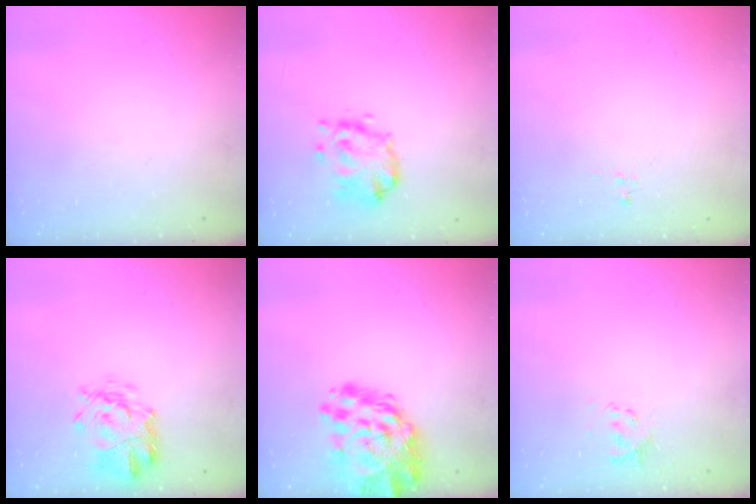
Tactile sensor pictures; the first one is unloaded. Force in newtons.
{"total": 6.0, "press": 6.0, "slide": 0.4}
{"total": 0.0}
{"total": 3.7, "press": 3.5, "slide": 1.0}
{"total": 13.5, "press": 12.6, "slide": 4.7}
{"total": 2.3, "press": 2.2, "slide": 0.7}